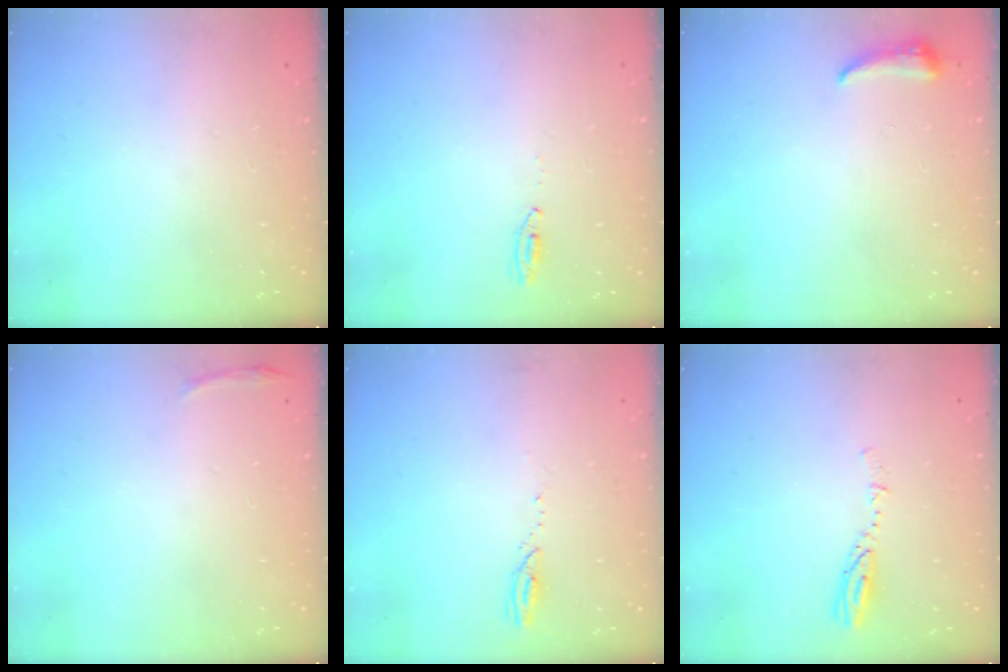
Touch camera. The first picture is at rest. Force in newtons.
{"total": 3.0, "press": 2.8, "slide": 1.2}
{"total": 4.3, "press": 4.2, "slide": 0.9}
{"total": 3.0, "press": 1.9, "slide": 2.3}
{"total": 2.4, "press": 2.4, "slide": 0.3}
{"total": 3.4, "press": 3.4, "slide": 0.2}